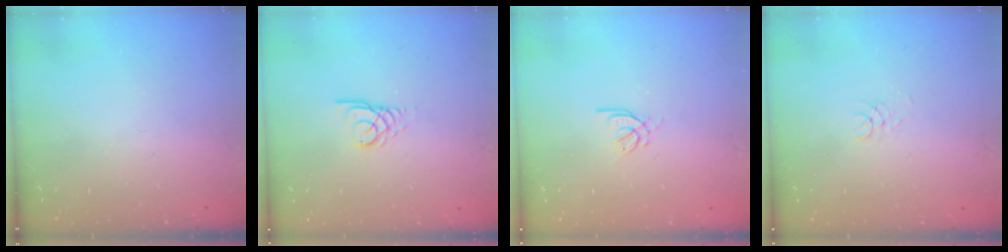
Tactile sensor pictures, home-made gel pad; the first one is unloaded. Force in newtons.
{"total": 2.4, "press": 2.4, "slide": 0.1}
{"total": 3.2, "press": 3.0, "slide": 0.9}
{"total": 1.7, "press": 1.7, "slide": 0.2}